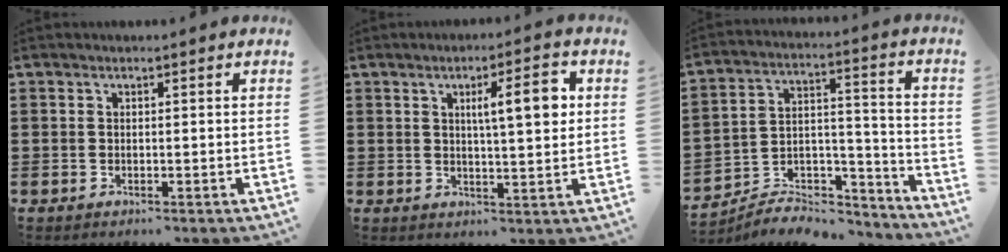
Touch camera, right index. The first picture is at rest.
{"total": 7.0, "force": [1.9, 1.5, 6.6], "torque": [-0.113, 0.000, 0.025]}
{"total": 6.3, "force": [-5.7, 2.2, 1.2], "torque": [-0.016, 0.013, -0.110]}